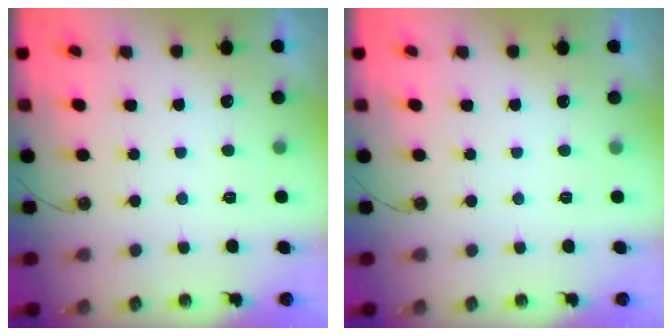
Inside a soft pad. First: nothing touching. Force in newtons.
{"total": 0.0}